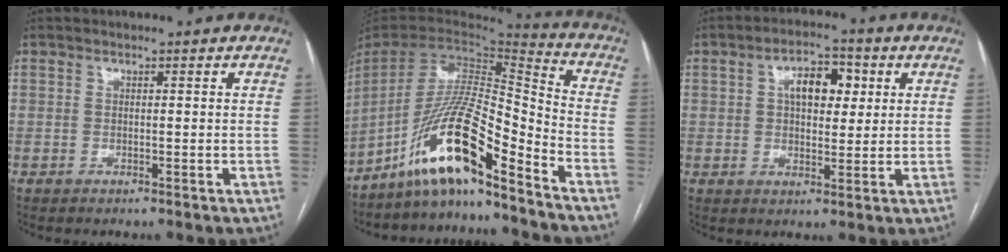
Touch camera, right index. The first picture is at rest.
{"total": 15.8, "force": [-11.4, 1.1, 10.8], "torque": [-0.202, 0.014, -0.208]}
{"total": 7.2, "force": [2.1, 3.8, 5.8], "torque": [-0.093, 0.019, 0.034]}